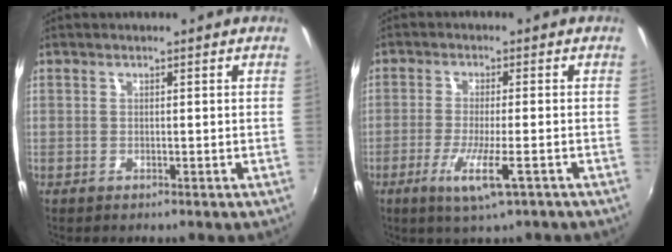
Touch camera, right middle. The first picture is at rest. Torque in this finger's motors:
{"motor_torque": [1.07, -1.07, 0.20, 0.08]}